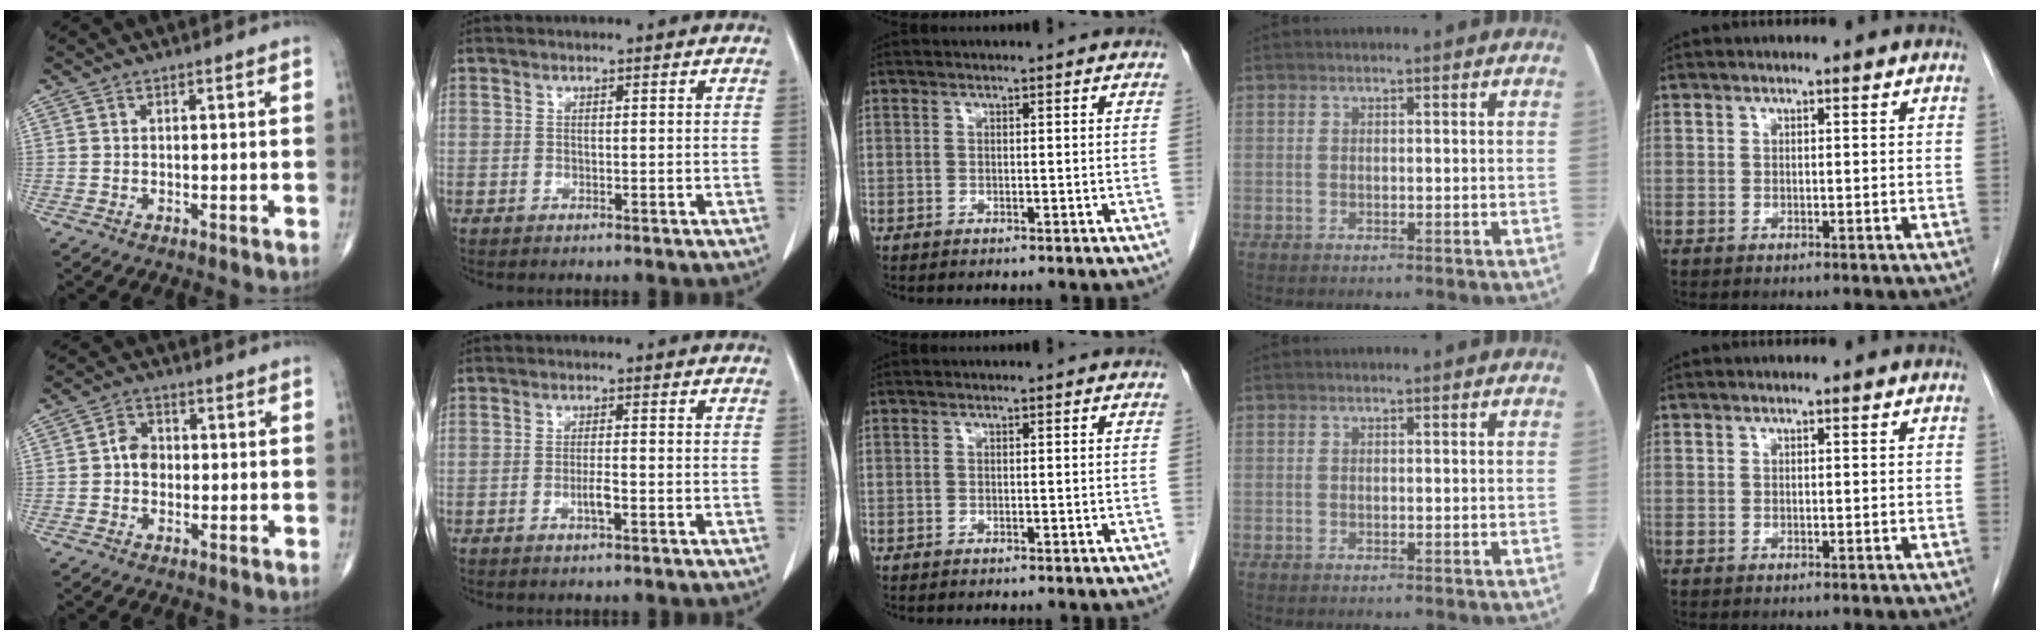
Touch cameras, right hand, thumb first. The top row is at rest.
{"thumb": {"total": 3.8, "force": [-0.2, 3.0, 2.2], "torque": [-0.025, 0.012, -0.011]}, "index": {"total": 2.3, "force": [-0.8, 0.2, 2.1], "torque": [-0.042, -0.002, -0.015]}}